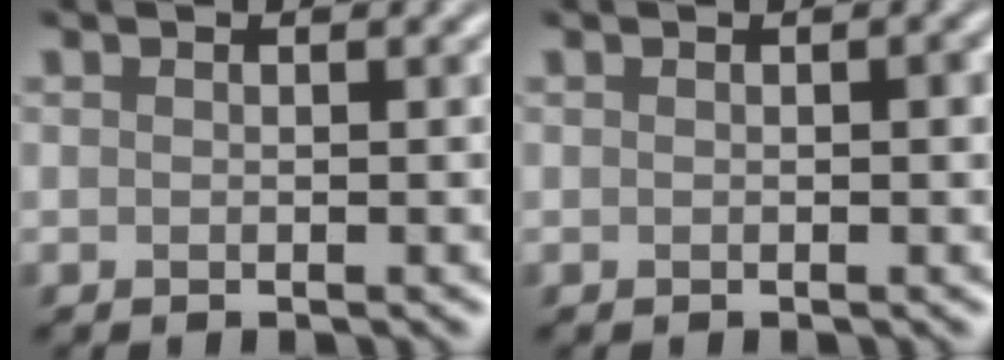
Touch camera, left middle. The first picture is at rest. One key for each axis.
{"total": 0.7, "fx": 0.1, "fy": 0.2, "fz": 0.7, "tx": -0.008, "ty": 0.001, "tz": 0.002}